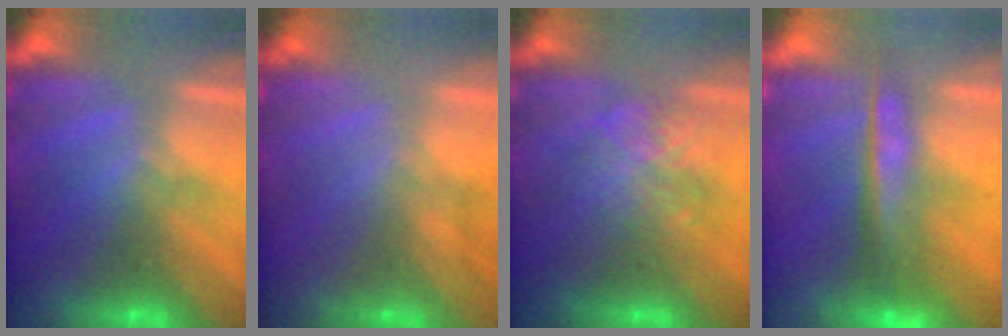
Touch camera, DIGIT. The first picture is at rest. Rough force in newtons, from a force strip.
{"total": 1.7}
{"total": 2.3}
{"total": 7.8}